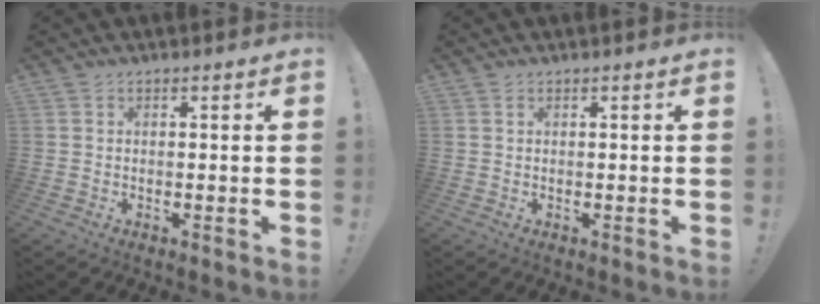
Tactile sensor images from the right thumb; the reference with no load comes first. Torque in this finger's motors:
{"motor_torque": [0.00, -0.01, -0.03, 0.04, 0.00]}